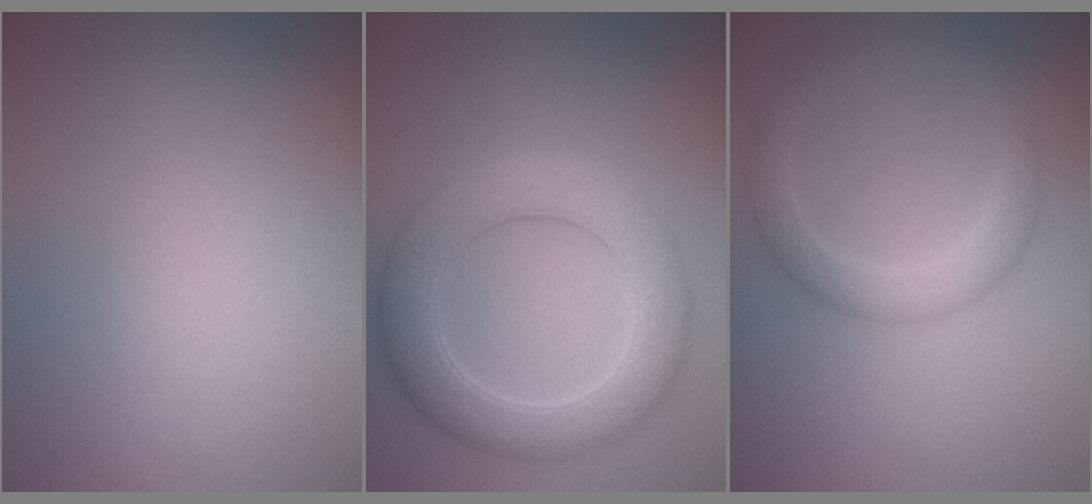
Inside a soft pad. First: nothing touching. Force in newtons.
{"total": 6.2, "press": 6.2, "slide": 0.3}
{"total": 2.9, "press": 2.8, "slide": 0.2}